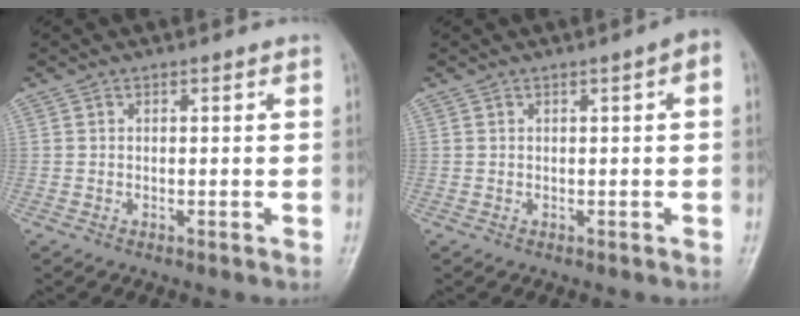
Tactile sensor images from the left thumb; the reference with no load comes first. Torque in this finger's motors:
{"motor_torque": [2.46, 2.55, 1.68, -1.09, 0.00]}